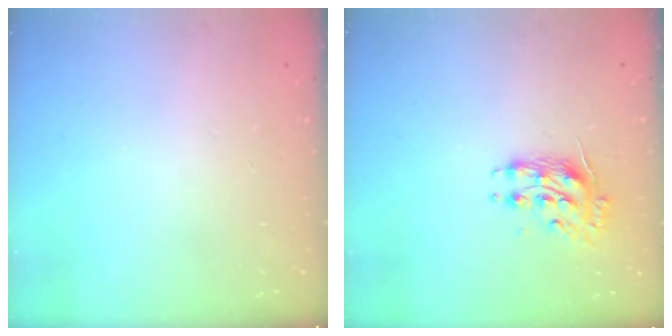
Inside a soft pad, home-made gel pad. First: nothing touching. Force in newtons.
{"total": 8.7, "press": 8.6, "slide": 0.7}